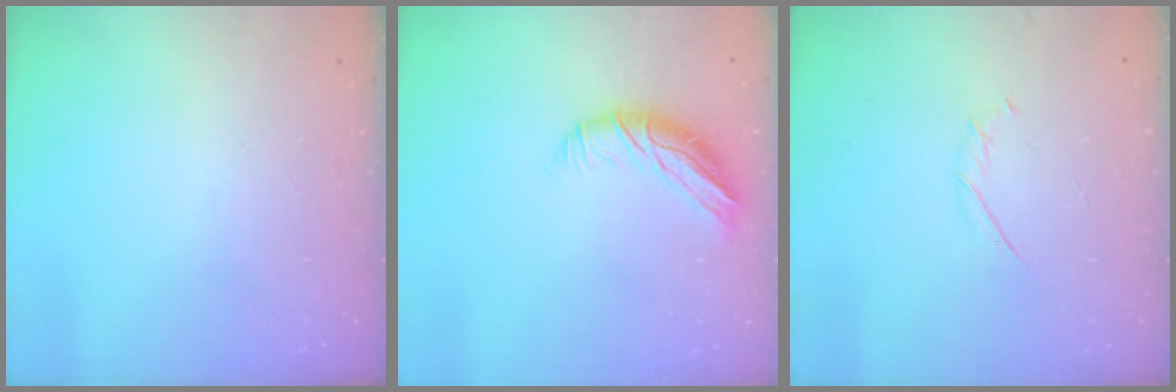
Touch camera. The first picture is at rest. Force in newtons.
{"total": 8.9, "press": 8.9, "slide": 1.2}
{"total": 2.0, "press": 2.0, "slide": 0.6}